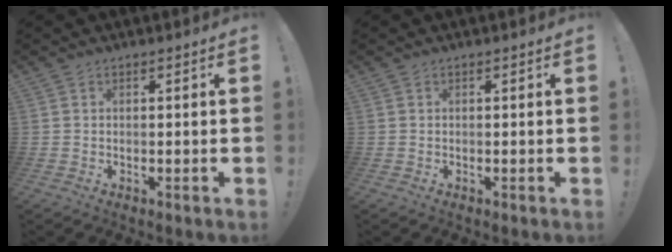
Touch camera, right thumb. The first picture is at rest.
{"total": 0.0}